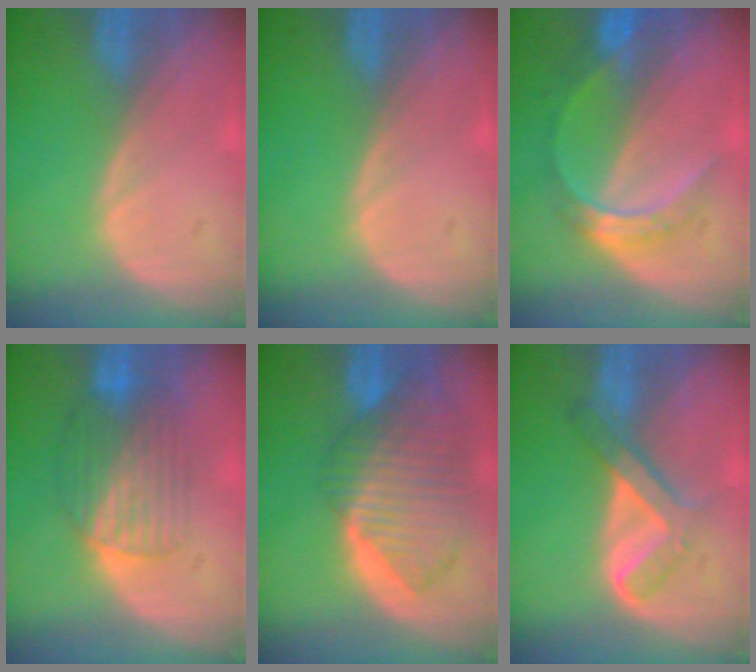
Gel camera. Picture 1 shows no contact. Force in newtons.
{"total": 0.0}
{"total": 6.5, "press": 5.6, "slide": 3.4}
{"total": 6.9, "press": 6.8, "slide": 1.3}
{"total": 10.4, "press": 9.0, "slide": 5.1}
{"total": 5.6, "press": 5.1, "slide": 2.2}